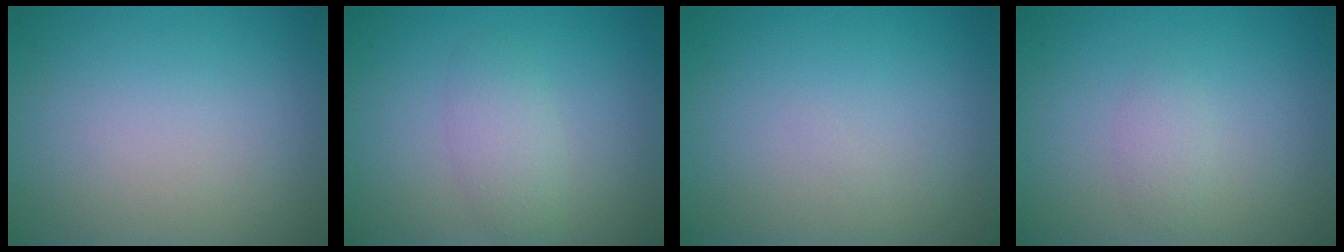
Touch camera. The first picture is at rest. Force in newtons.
{"total": 1.5, "press": 1.5, "slide": 0.0}
{"total": 0.0}
{"total": 1.2, "press": 1.2, "slide": 0.0}